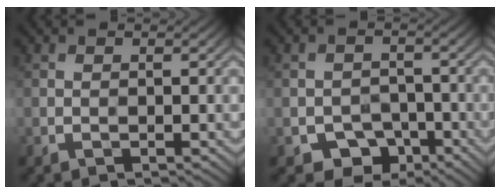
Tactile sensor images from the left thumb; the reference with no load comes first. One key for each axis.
{"total": 4.6, "fx": -2.9, "fy": 3.2, "fz": 1.5, "tx": -0.020, "ty": -0.001, "tz": -0.046}